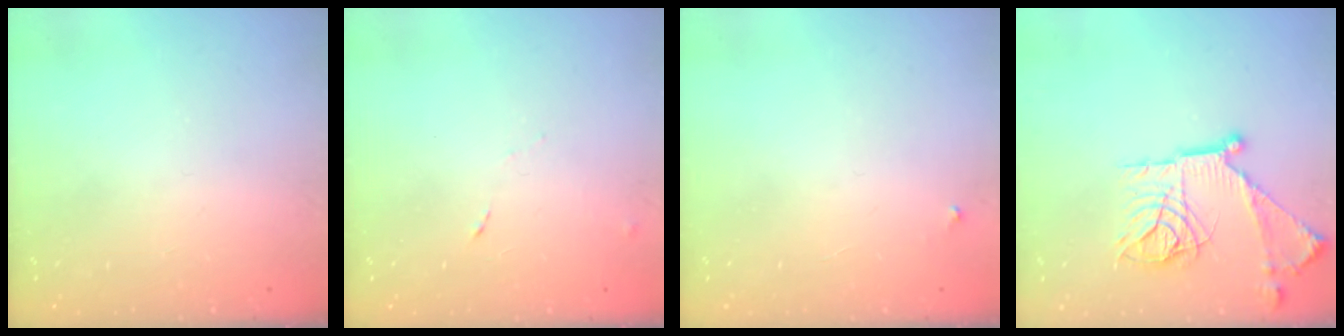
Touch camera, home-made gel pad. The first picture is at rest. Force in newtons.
{"total": 4.1, "press": 4.1, "slide": 0.7}
{"total": 2.2, "press": 2.2, "slide": 0.1}
{"total": 18.7, "press": 18.6, "slide": 1.5}